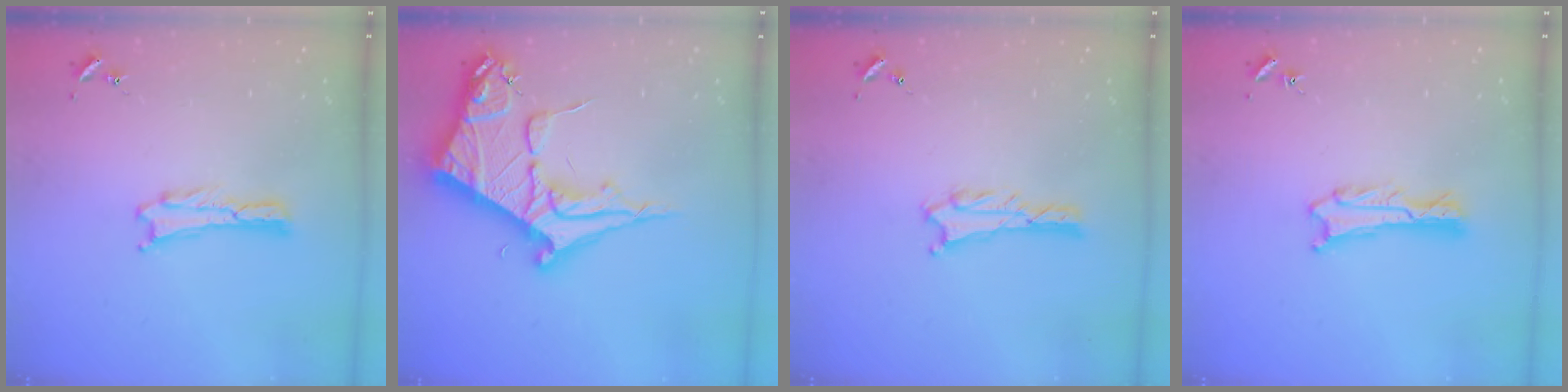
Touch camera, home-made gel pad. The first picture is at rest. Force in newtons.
{"total": 10.6, "press": 10.6, "slide": 1.2}
{"total": 2.0, "press": 2.0, "slide": 0.3}
{"total": 0.9, "press": 0.9, "slide": 0.1}